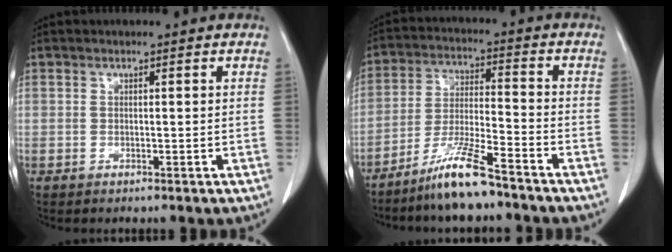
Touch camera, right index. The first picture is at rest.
{"total": 9.2, "force": [-7.2, 0.3, 5.8], "torque": [-0.117, -0.023, -0.138]}